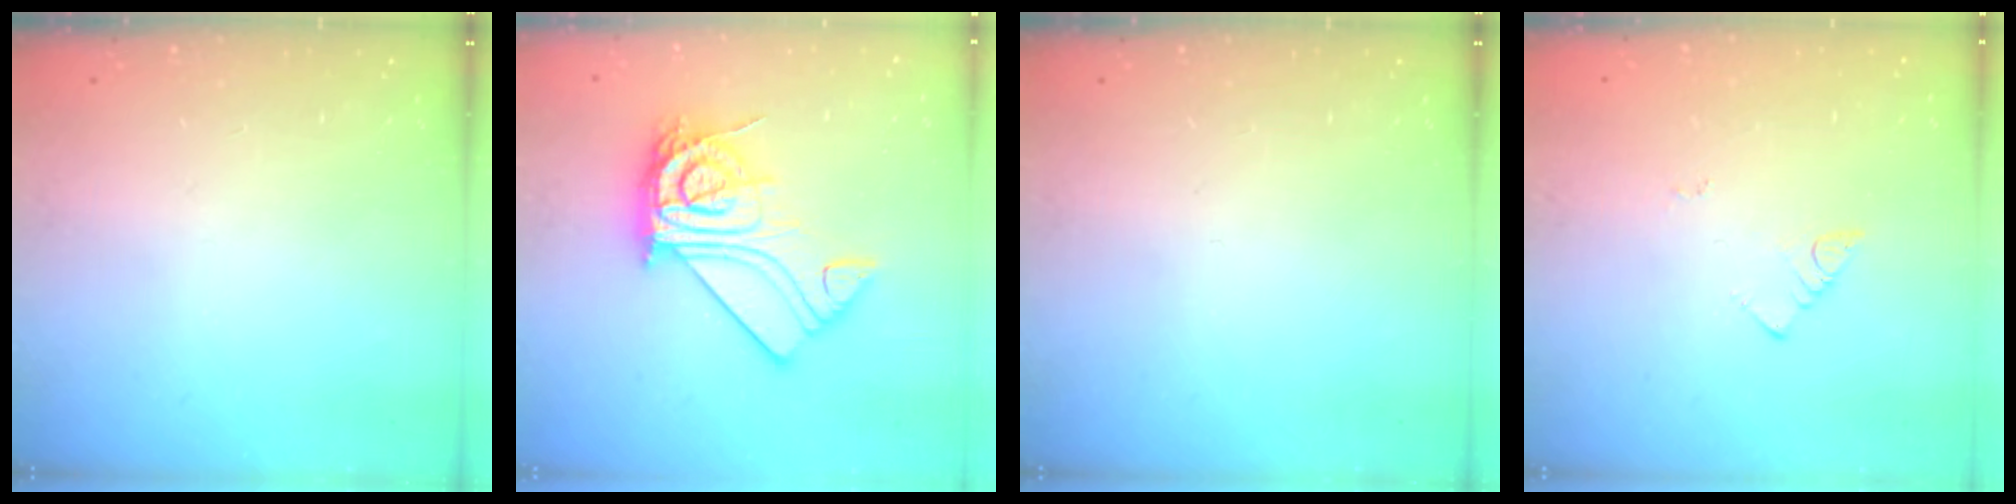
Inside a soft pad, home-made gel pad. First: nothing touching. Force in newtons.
{"total": 21.6, "press": 21.6, "slide": 2.0}
{"total": 0.0}
{"total": 2.7, "press": 2.7, "slide": 0.6}